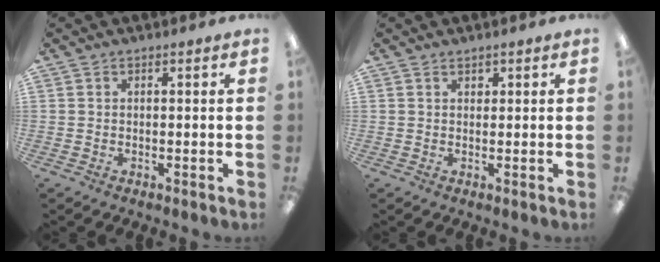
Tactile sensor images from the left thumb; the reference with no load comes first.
{"total": 1.0, "force": [0.7, 0.7, 0.1], "torque": [0.006, -0.002, 0.011]}